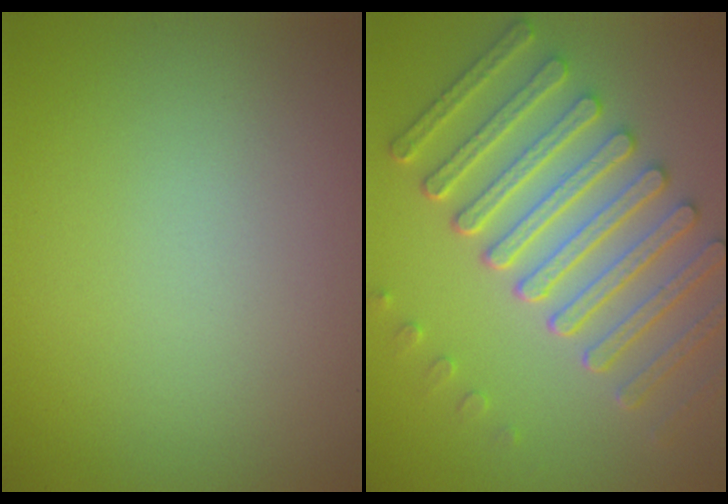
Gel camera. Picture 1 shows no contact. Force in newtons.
{"total": 7.9, "press": 6.4, "slide": 4.5}